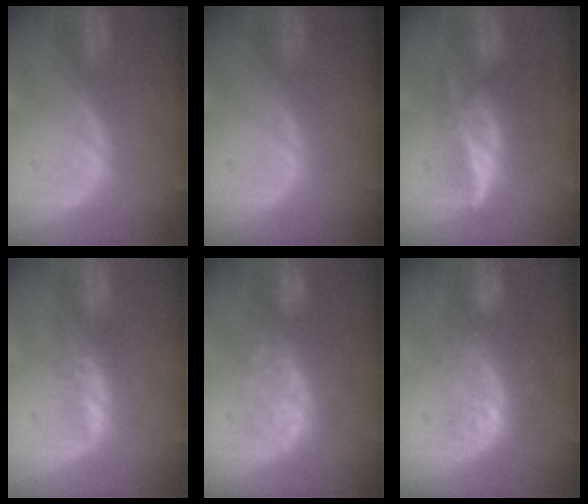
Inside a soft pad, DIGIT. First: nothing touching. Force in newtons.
{"total": 0.0}
{"total": 5.9, "press": 5.3, "slide": 2.4}
{"total": 2.3, "press": 2.2, "slide": 0.6}
{"total": 7.9, "press": 7.6, "slide": 2.3}
{"total": 9.9, "press": 8.2, "slide": 5.5}